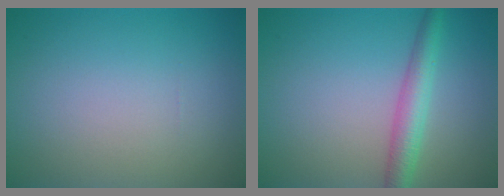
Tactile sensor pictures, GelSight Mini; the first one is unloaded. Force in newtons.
{"total": 3.3, "press": 3.3, "slide": 0.0}